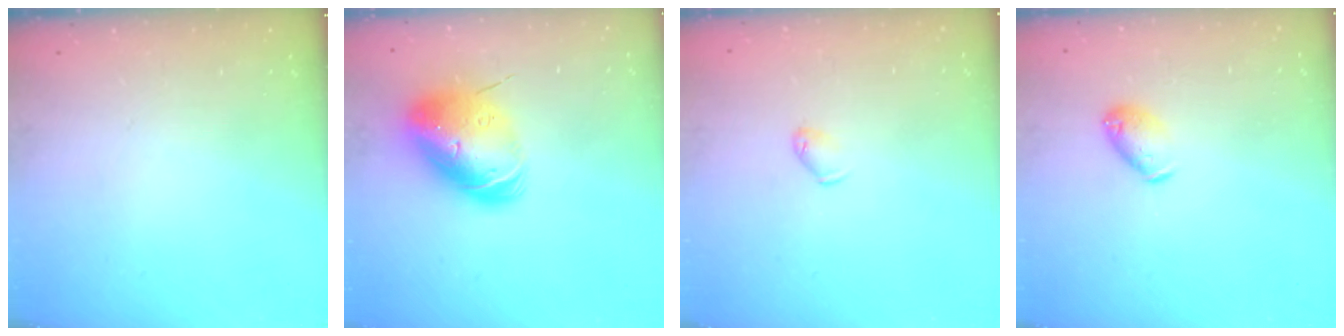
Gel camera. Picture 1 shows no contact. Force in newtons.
{"total": 16.0, "press": 15.7, "slide": 2.9}
{"total": 3.7, "press": 3.6, "slide": 0.8}
{"total": 7.3, "press": 7.2, "slide": 1.0}